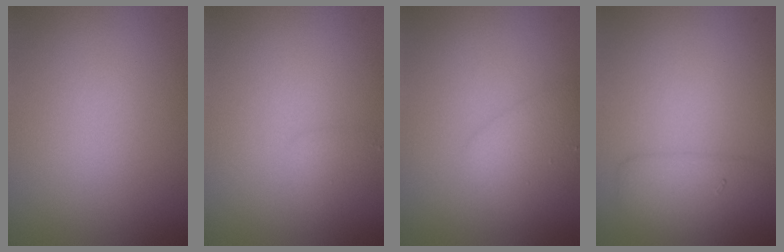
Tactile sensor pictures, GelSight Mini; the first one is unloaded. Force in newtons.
{"total": 1.1, "press": 1.1, "slide": 0.1}
{"total": 2.6, "press": 2.6, "slide": 0.1}
{"total": 3.0, "press": 3.0, "slide": 0.2}